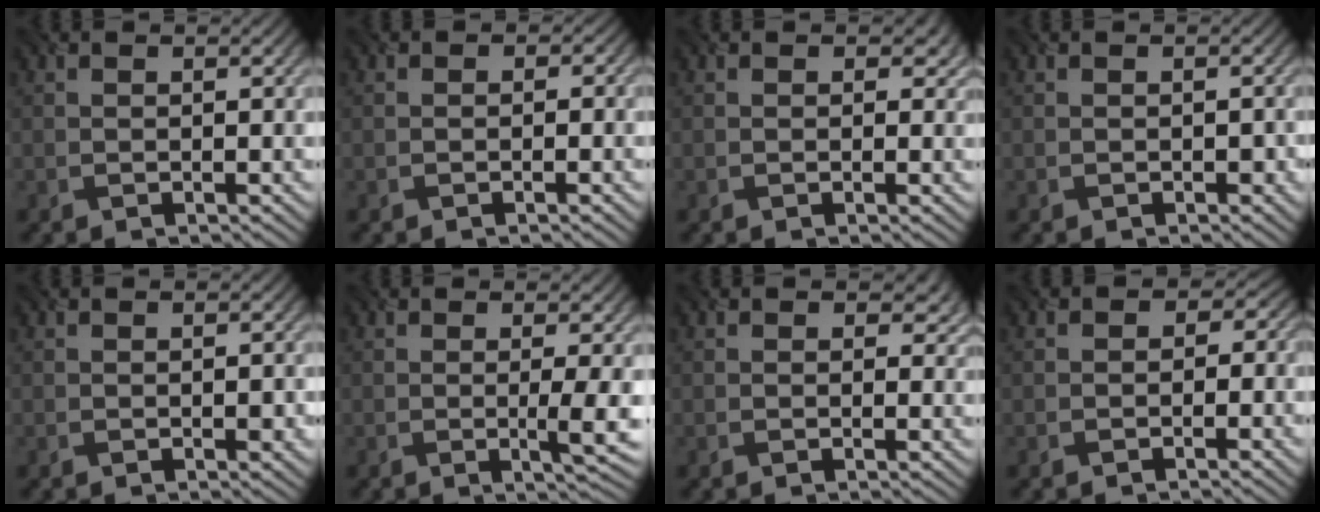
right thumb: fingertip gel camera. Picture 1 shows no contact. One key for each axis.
{"total": 0.6, "fx": -0.3, "fy": 0.6, "fz": 0.0, "tx": 0.004, "ty": -0.006, "tz": -0.006}
{"total": 1.0, "fx": 0.3, "fy": 0.9, "fz": 0.4, "tx": -0.010, "ty": -0.008, "tz": -0.001}
{"total": 0.8, "fx": -0.3, "fy": 0.6, "fz": 0.4, "tx": -0.005, "ty": -0.006, "tz": -0.003}
{"total": 0.9, "fx": -0.2, "fy": 0.5, "fz": 0.7, "tx": -0.010, "ty": -0.004, "tz": 0.000}
{"total": 3.1, "fx": 0.0, "fy": 0.3, "fz": 3.1, "tx": -0.059, "ty": -0.002, "tz": -0.002}
{"total": 1.5, "fx": 0.8, "fy": 1.2, "fz": 0.7, "tx": -0.015, "ty": -0.009, "tz": 0.005}
{"total": 1.8, "fx": -0.3, "fy": 1.6, "fz": 0.6, "tx": 0.000, "ty": -0.003, "tz": -0.010}